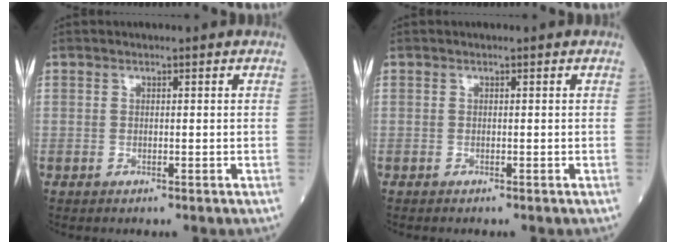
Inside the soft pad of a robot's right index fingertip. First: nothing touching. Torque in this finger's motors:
{"motor_torque": [-0.04, -0.05, -0.02, 0.00]}